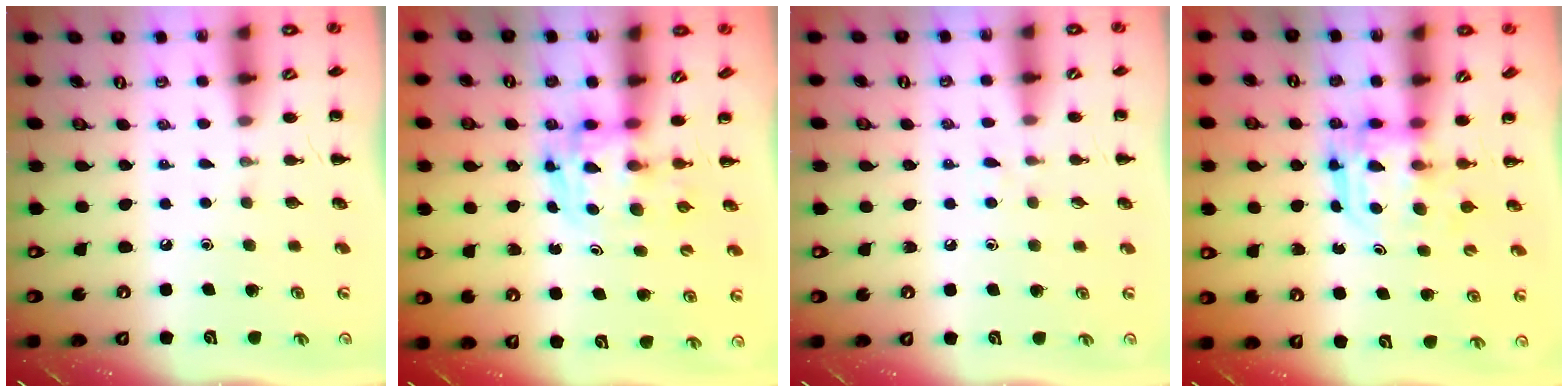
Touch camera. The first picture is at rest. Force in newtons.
{"total": 3.7, "press": 3.7, "slide": 0.6}
{"total": 3.6, "press": 3.3, "slide": 1.4}
{"total": 3.1, "press": 3.1, "slide": 0.2}